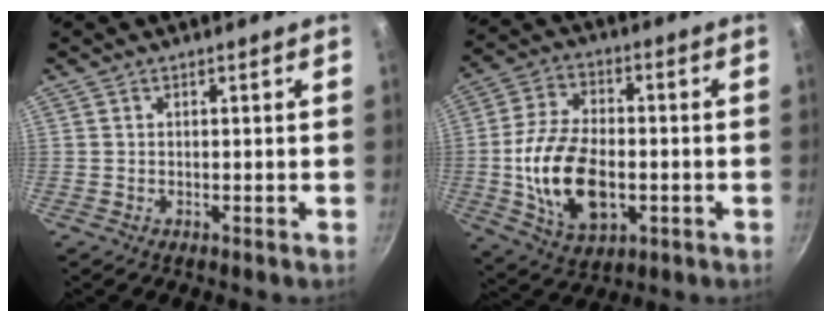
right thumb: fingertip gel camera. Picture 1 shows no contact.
{"total": 16.6, "force": [-2.6, 9.8, 13.1], "torque": [-0.232, 0.016, -0.041]}